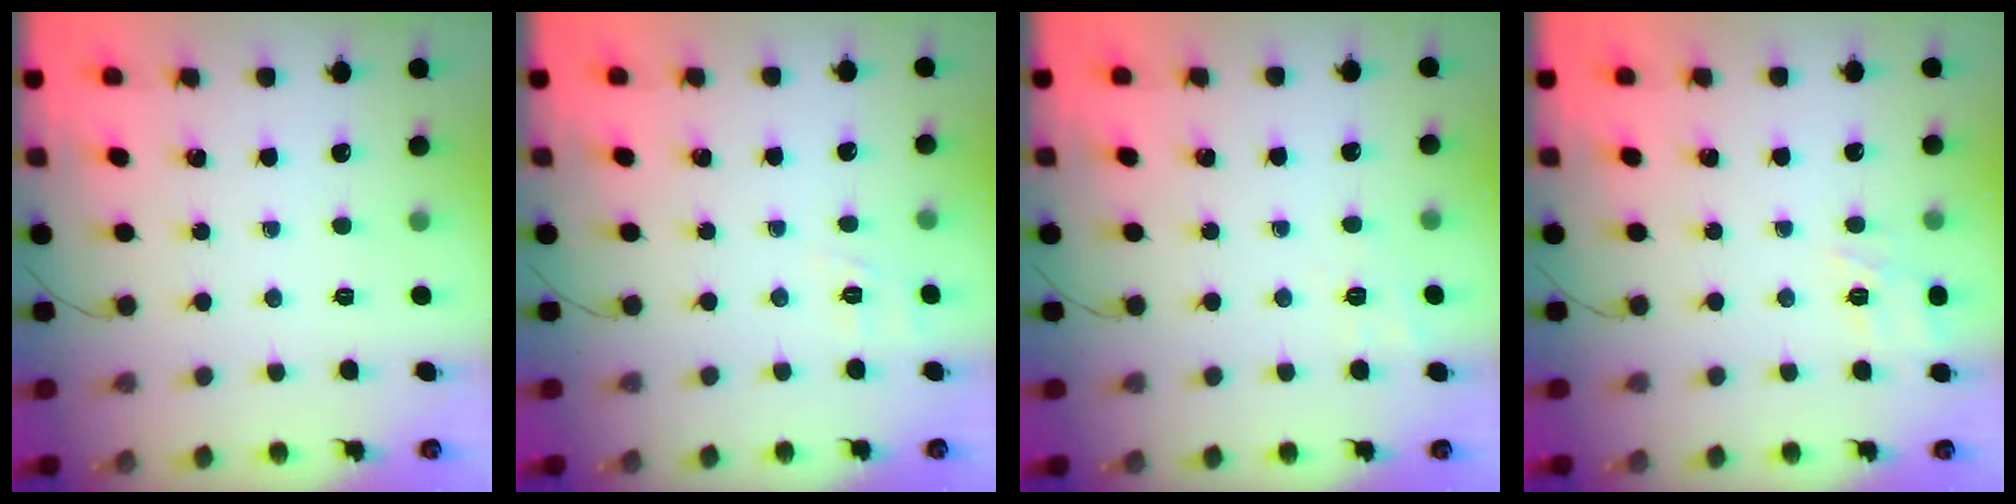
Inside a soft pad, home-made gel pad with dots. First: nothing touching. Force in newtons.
{"total": 2.1, "press": 0.8, "slide": 2.0}
{"total": 1.8, "press": 0.4, "slide": 1.8}
{"total": 10.5, "press": 10.4, "slide": 1.3}